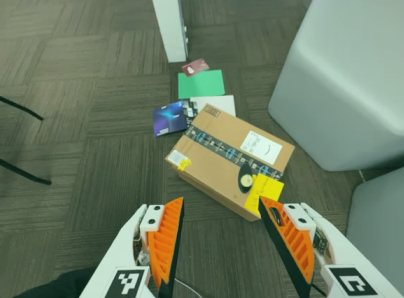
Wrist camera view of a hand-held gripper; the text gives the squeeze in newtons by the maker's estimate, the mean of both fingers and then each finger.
{"total": 0.0}